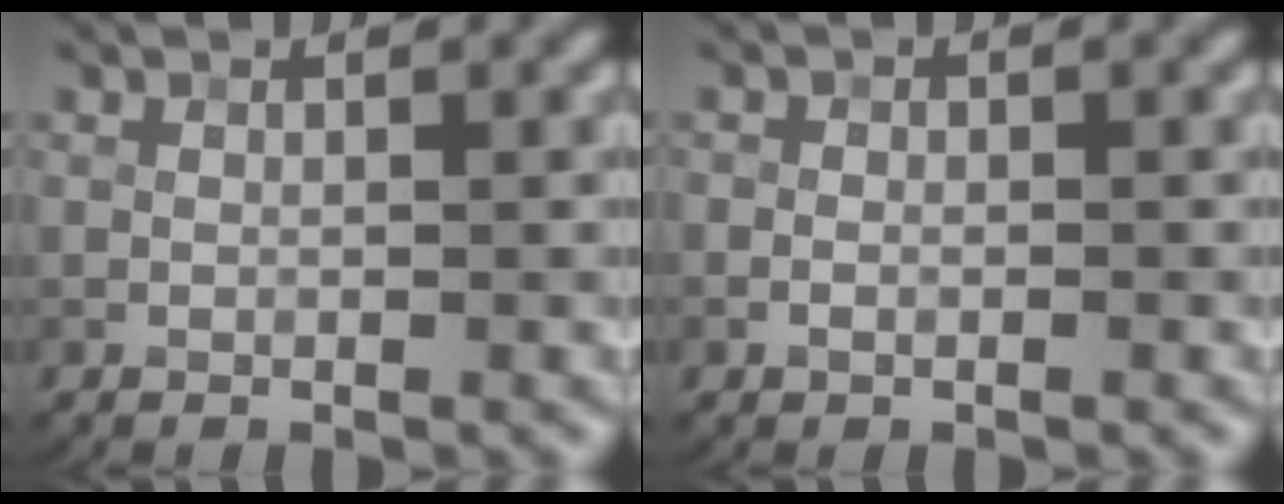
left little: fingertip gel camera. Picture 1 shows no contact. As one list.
[{"total": 0.7, "force": [-0.5, 0.5, 0.0], "torque": [0.001, -0.002, -0.010]}]